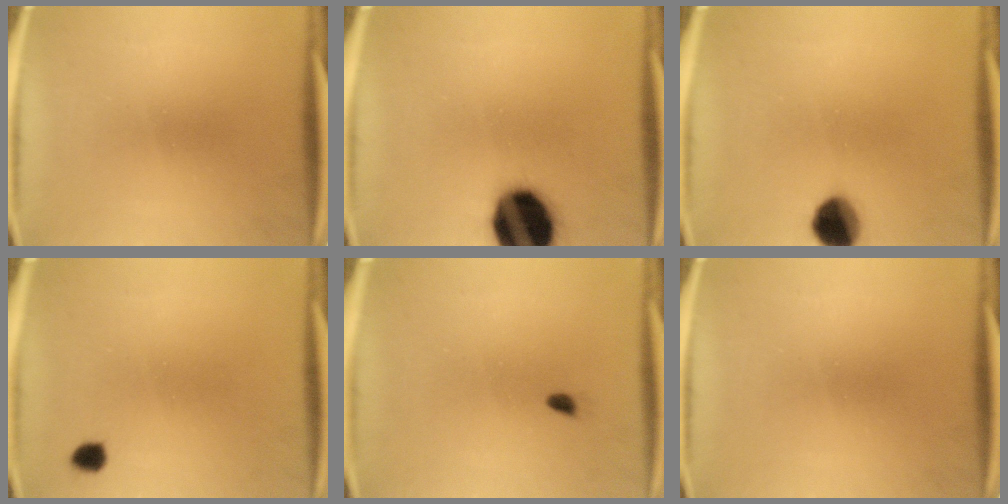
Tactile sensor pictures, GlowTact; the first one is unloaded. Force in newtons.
{"total": 19.8}
{"total": 8.4}
{"total": 1.9}
{"total": 0.6}
{"total": 0.0}